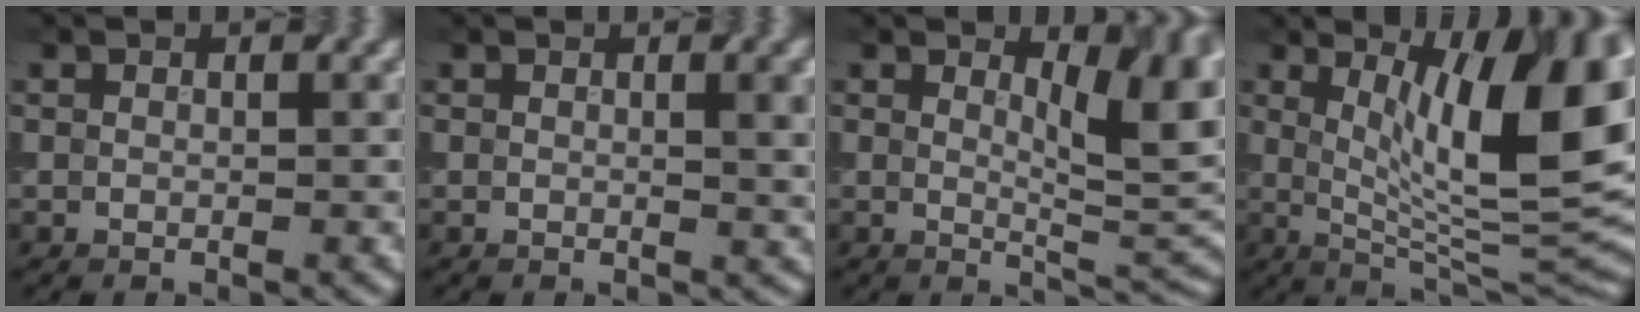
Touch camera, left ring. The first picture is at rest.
{"total": 2.7, "force": [0.4, 1.2, 2.4], "torque": [-0.023, 0.002, 0.010]}
{"total": 6.2, "force": [1.3, 2.7, 5.4], "torque": [-0.078, -0.008, 0.031]}
{"total": 12.4, "force": [2.7, 3.3, 11.6], "torque": [-0.158, -0.002, 0.052]}